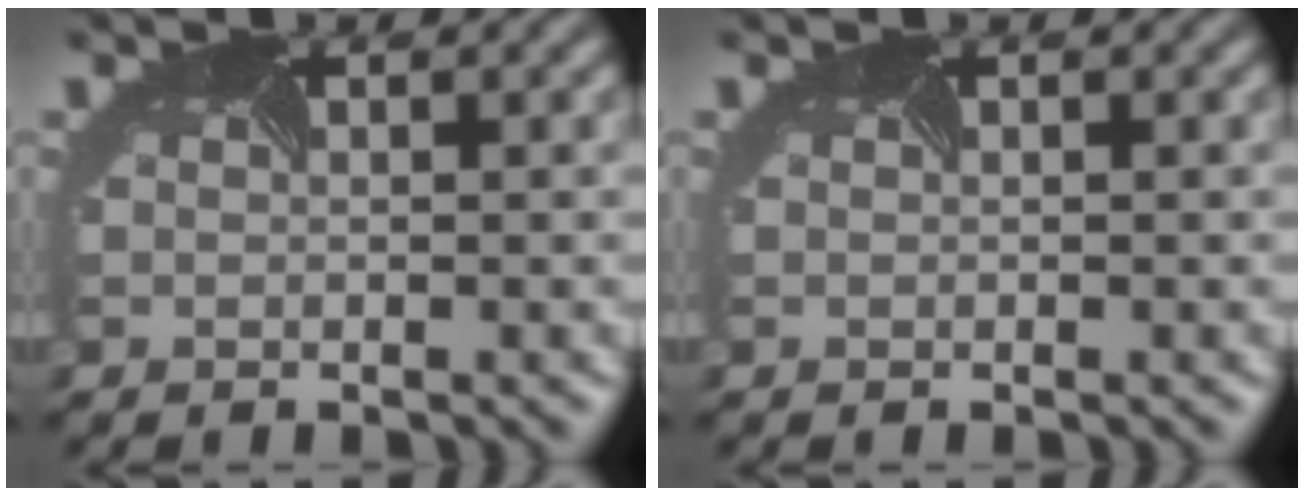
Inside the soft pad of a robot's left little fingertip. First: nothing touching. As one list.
[{"total": 0.0}]